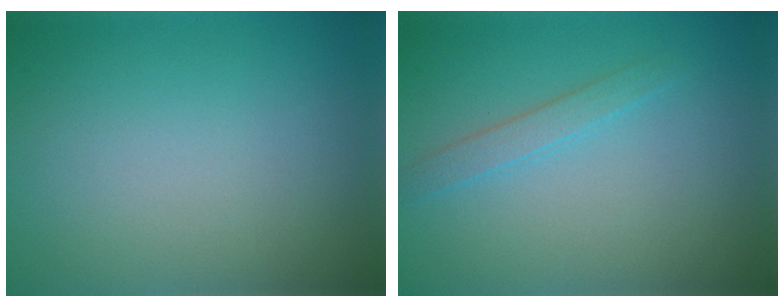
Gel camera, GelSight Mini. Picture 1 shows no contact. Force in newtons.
{"total": 1.5, "press": 1.5, "slide": 0.1}